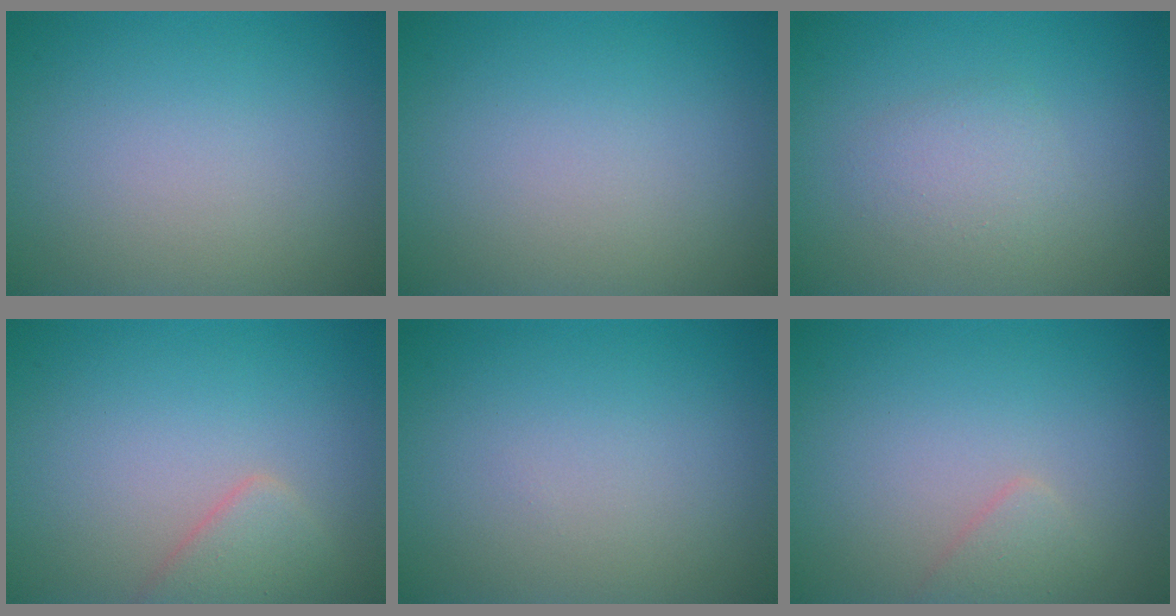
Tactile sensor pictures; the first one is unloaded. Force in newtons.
{"total": 0.0}
{"total": 1.9, "press": 1.9, "slide": 0.0}
{"total": 2.3, "press": 2.3, "slide": 0.1}
{"total": 0.0}
{"total": 1.2, "press": 1.2, "slide": 0.1}